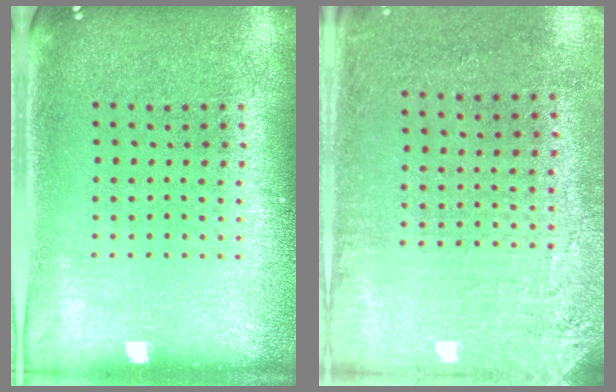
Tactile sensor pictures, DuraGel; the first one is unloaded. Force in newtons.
{"total": 2.7, "press": 2.3, "slide": 1.4}